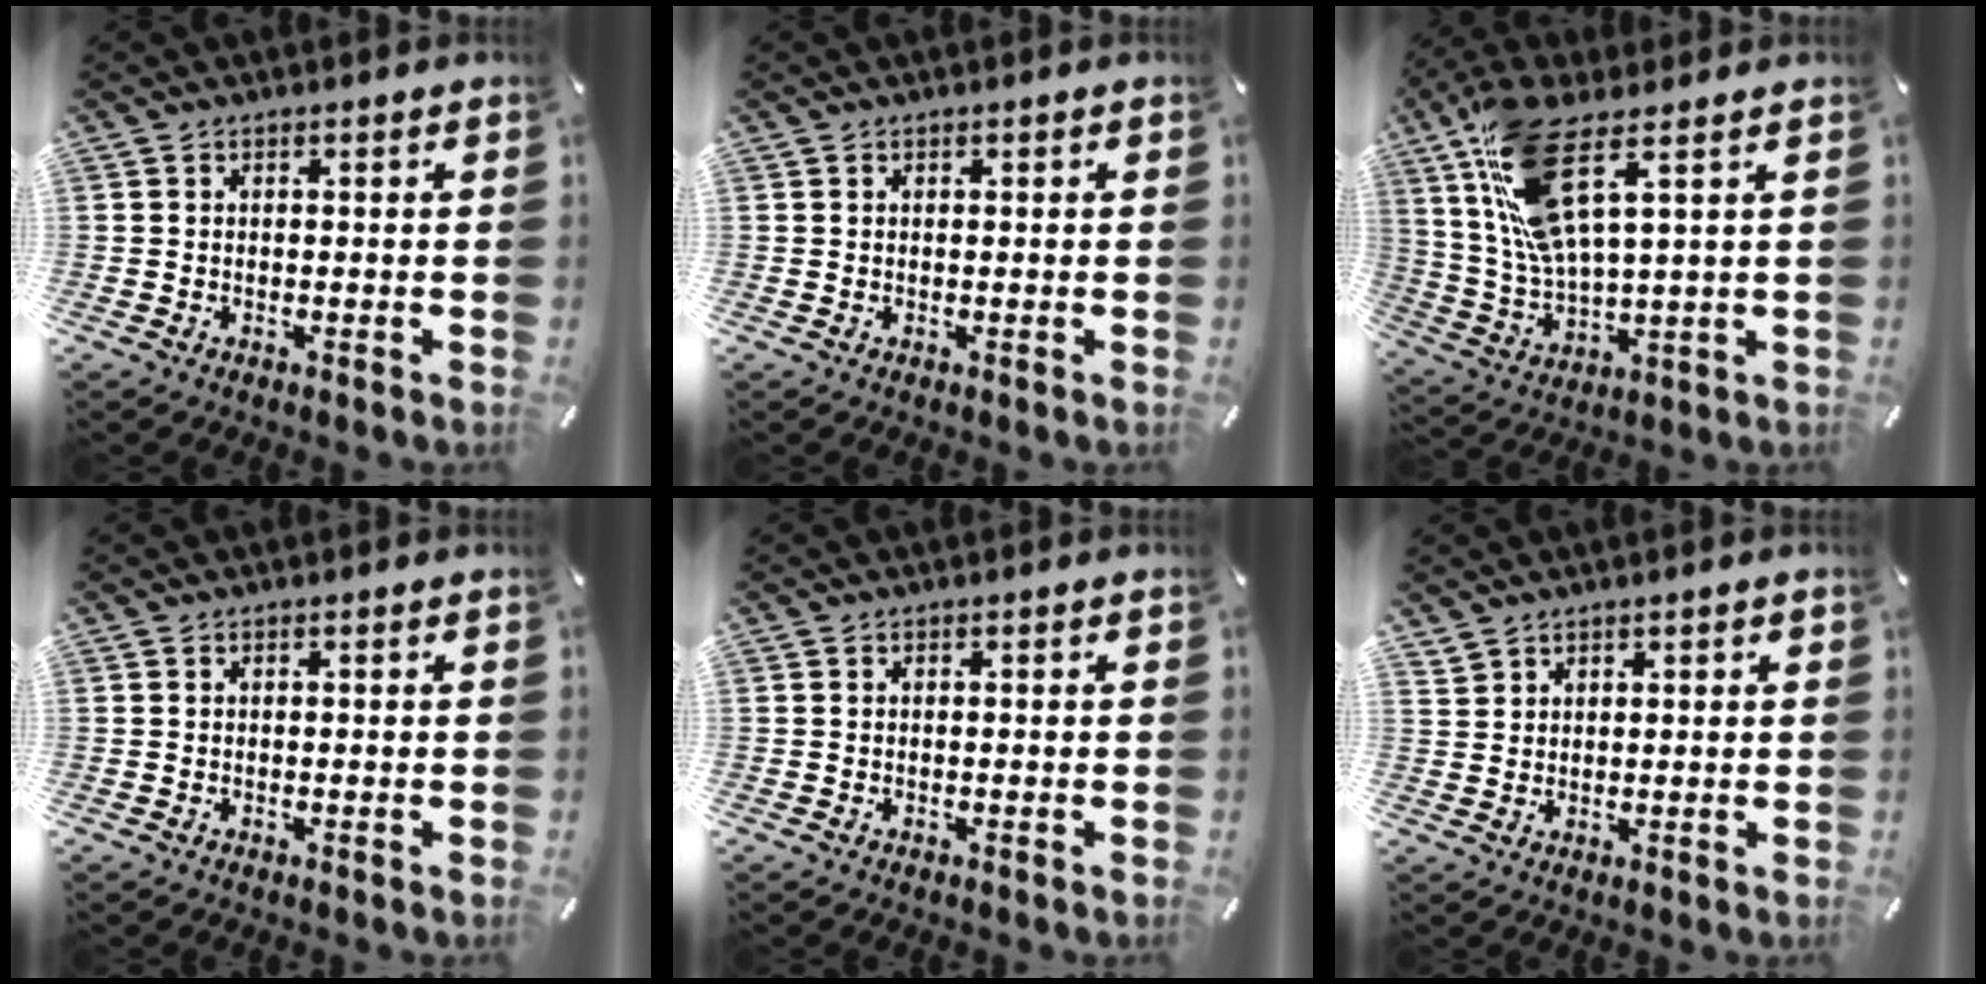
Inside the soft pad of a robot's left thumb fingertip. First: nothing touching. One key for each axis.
{"total": 0.0}
{"total": 14.4, "fx": 7.0, "fy": 3.9, "fz": 11.9, "tx": -0.268, "ty": -0.024, "tz": 0.116}
{"total": 0.0}
{"total": 0.0}
{"total": 2.1, "fx": 1.7, "fy": 1.2, "fz": 0.0, "tx": -0.002, "ty": -0.002, "tz": 0.034}